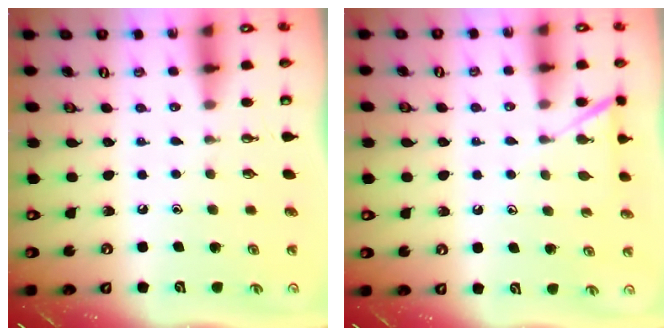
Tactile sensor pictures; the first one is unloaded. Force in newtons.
{"total": 5.9, "press": 5.9, "slide": 0.5}